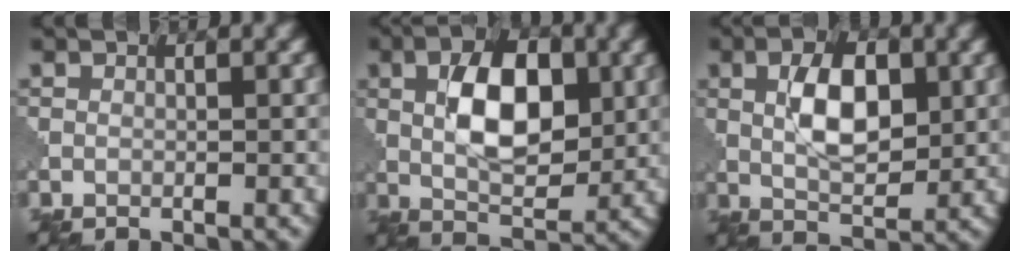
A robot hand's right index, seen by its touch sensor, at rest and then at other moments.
{"total": 7.4, "force": [1.6, 3.8, 6.2], "torque": [-0.105, 0.004, 0.031]}
{"total": 5.4, "force": [1.4, 2.7, 4.5], "torque": [-0.082, 0.002, 0.027]}